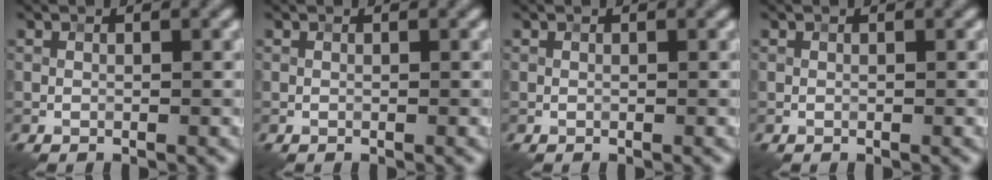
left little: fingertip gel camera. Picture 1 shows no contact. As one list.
[{"total": 0.0}, {"total": 0.0}, {"total": 0.0}]